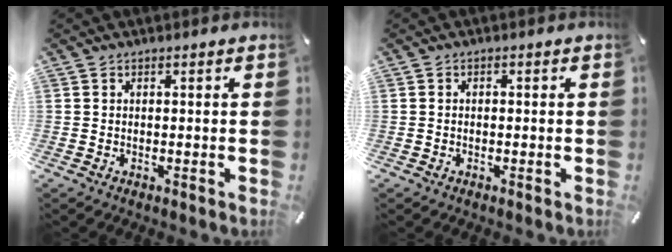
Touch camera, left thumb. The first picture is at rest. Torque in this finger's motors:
{"motor_torque": [-0.55, -0.39, -0.15, -0.03, -0.01]}